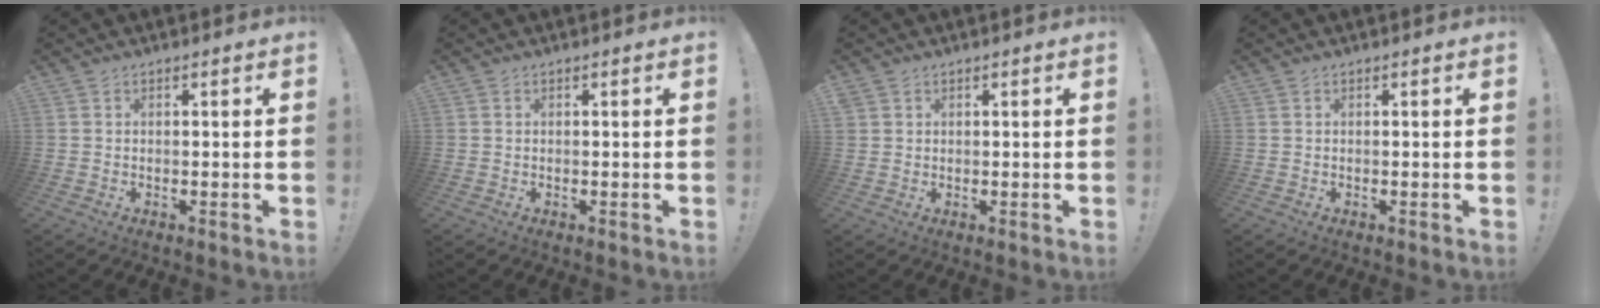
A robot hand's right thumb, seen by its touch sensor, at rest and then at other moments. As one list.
[{"total": 0.0}, {"total": 1.5, "force": [1.0, 1.2, 0.2], "torque": [-0.001, -0.001, 0.019]}, {"total": 0.0}]